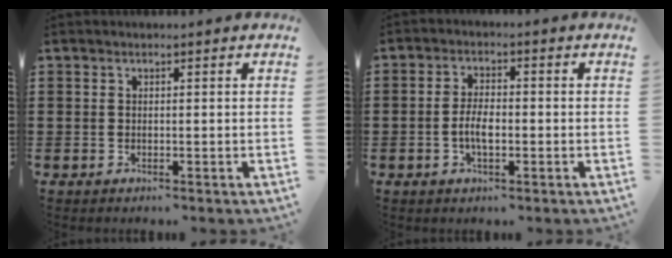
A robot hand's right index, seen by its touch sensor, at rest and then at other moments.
{"total": 4.1, "force": [-1.0, 1.6, 3.6], "torque": [-0.086, -0.002, -0.024]}